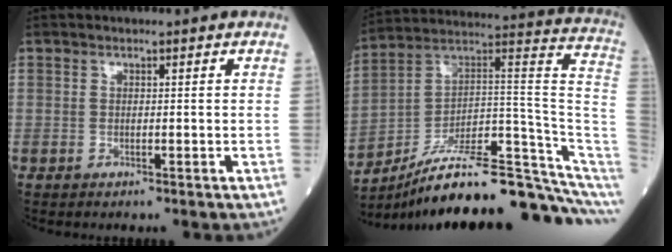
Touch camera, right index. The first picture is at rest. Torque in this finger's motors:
{"motor_torque": [0.78, -1.36, 0.55, 0.07]}